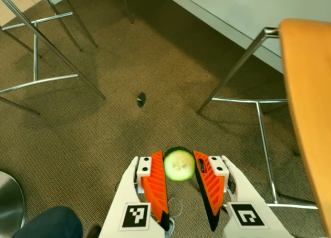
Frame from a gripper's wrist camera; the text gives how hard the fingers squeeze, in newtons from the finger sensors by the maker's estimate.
{"total": 7.5, "left": 7.1, "right": 8.0}